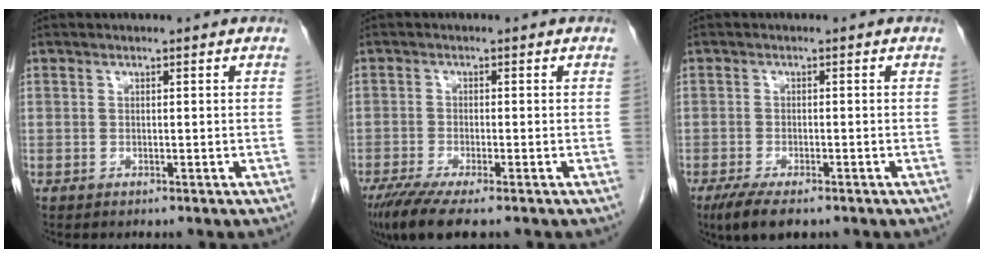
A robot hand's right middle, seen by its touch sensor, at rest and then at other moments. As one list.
[{"total": 7.0, "force": [-5.1, 0.8, 4.7], "torque": [-0.081, -0.018, -0.087]}, {"total": 5.6, "force": [-3.9, 1.5, 3.6], "torque": [-0.066, -0.013, -0.064]}]